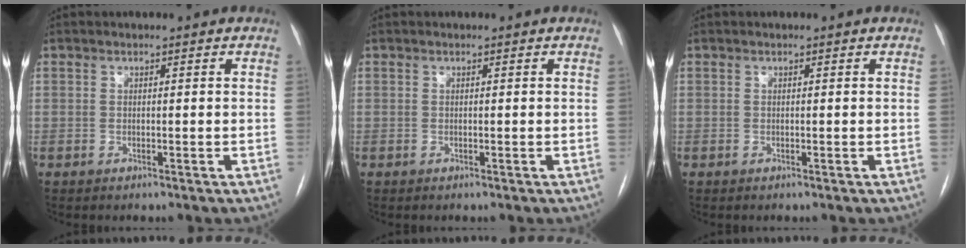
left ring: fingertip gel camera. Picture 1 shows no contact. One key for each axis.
{"total": 0.0}
{"total": 0.0}